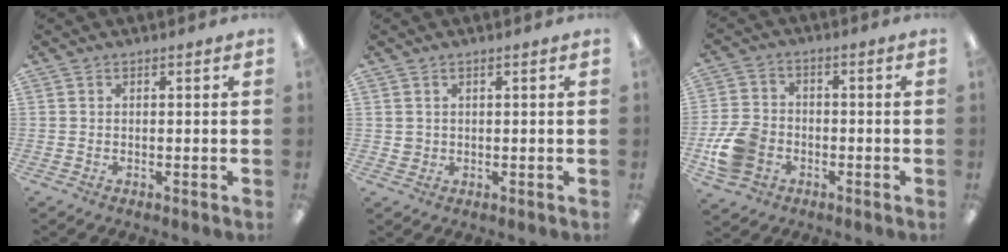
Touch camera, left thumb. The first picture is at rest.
{"total": 1.3, "force": [0.6, 1.1, 0.2], "torque": [-0.007, 0.004, 0.010]}
{"total": 10.0, "force": [-3.4, 7.7, 5.4], "torque": [-0.114, 0.019, -0.060]}